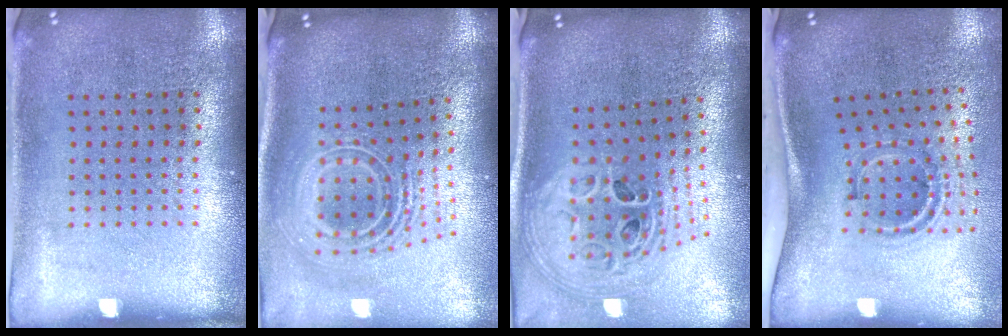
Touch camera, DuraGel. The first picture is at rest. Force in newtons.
{"total": 2.7, "press": 1.8, "slide": 2.0}
{"total": 2.8, "press": 2.0, "slide": 2.0}
{"total": 1.5, "press": 1.1, "slide": 1.0}